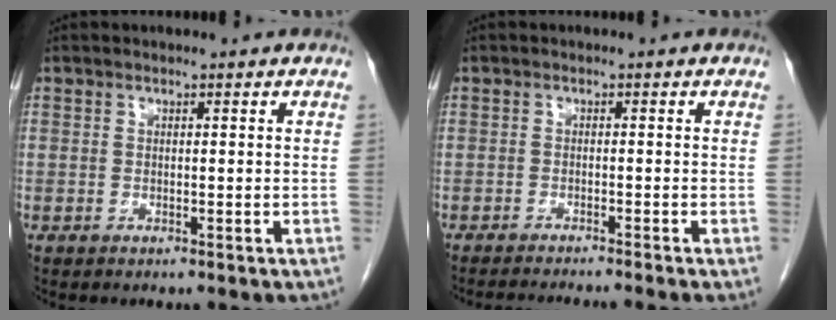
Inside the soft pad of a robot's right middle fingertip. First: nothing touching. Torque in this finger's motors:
{"motor_torque": [1.12, -1.02, 0.08, 0.05]}